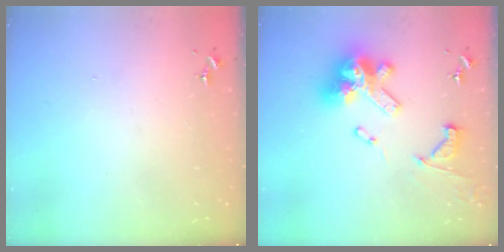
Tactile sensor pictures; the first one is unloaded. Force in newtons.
{"total": 20.0, "press": 19.9, "slide": 2.2}